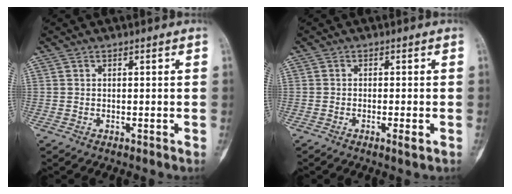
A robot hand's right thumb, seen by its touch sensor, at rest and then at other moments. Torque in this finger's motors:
{"motor_torque": [-0.43, 0.12, -0.26, -0.08, -0.07]}